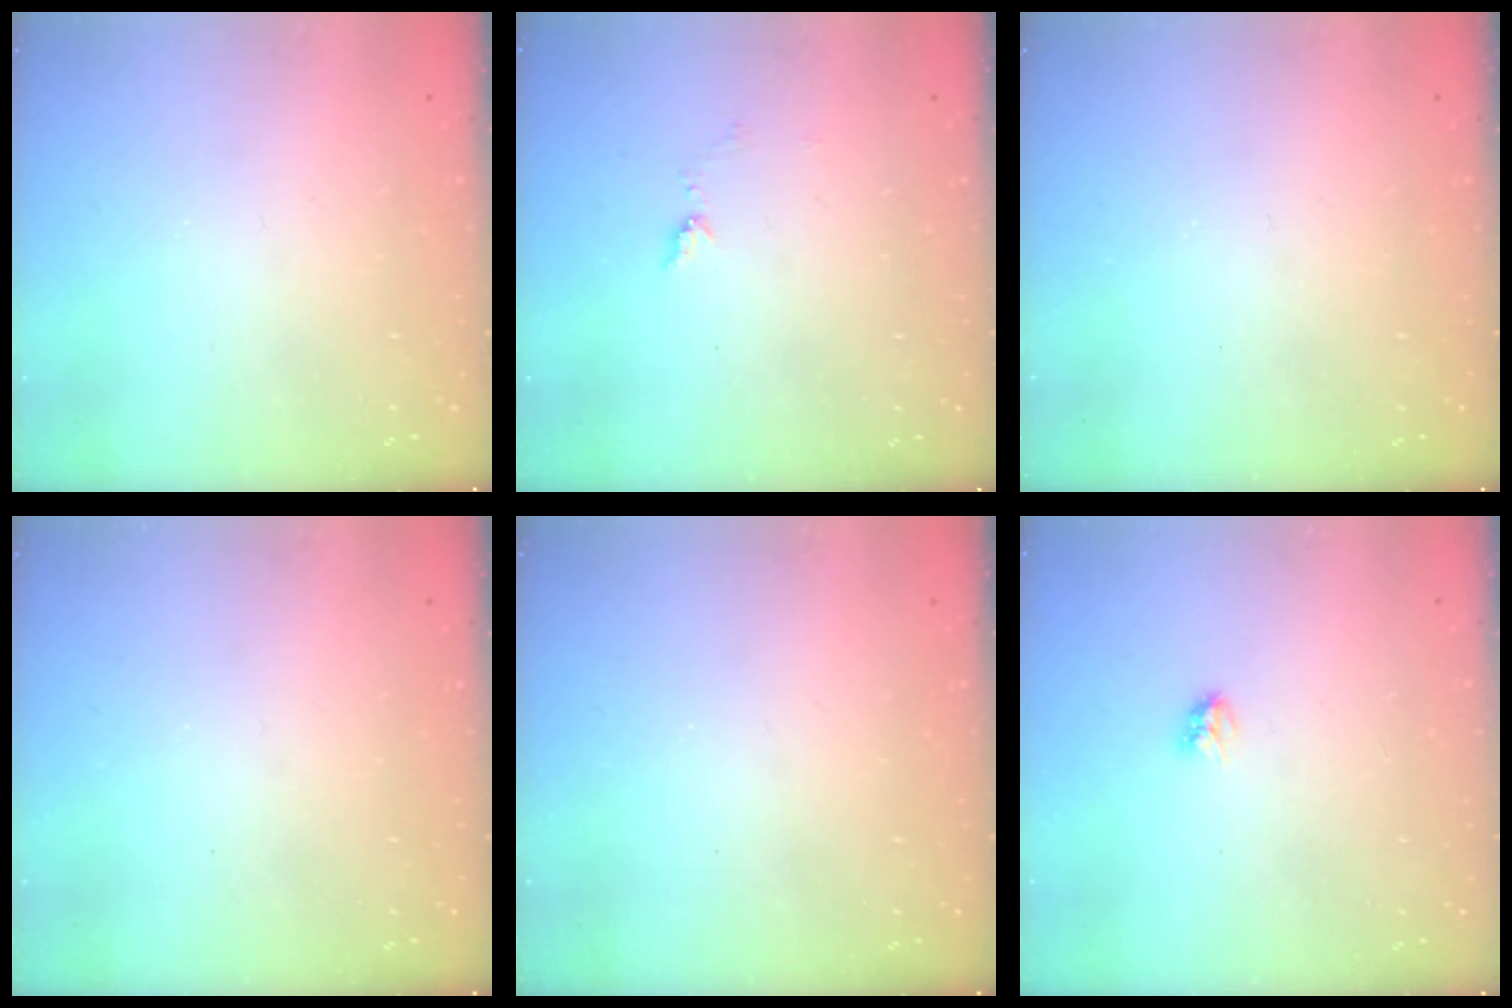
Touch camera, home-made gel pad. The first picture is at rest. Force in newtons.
{"total": 4.6, "press": 4.5, "slide": 0.5}
{"total": 0.0}
{"total": 0.0}
{"total": 0.0}
{"total": 2.8, "press": 2.8, "slide": 0.4}